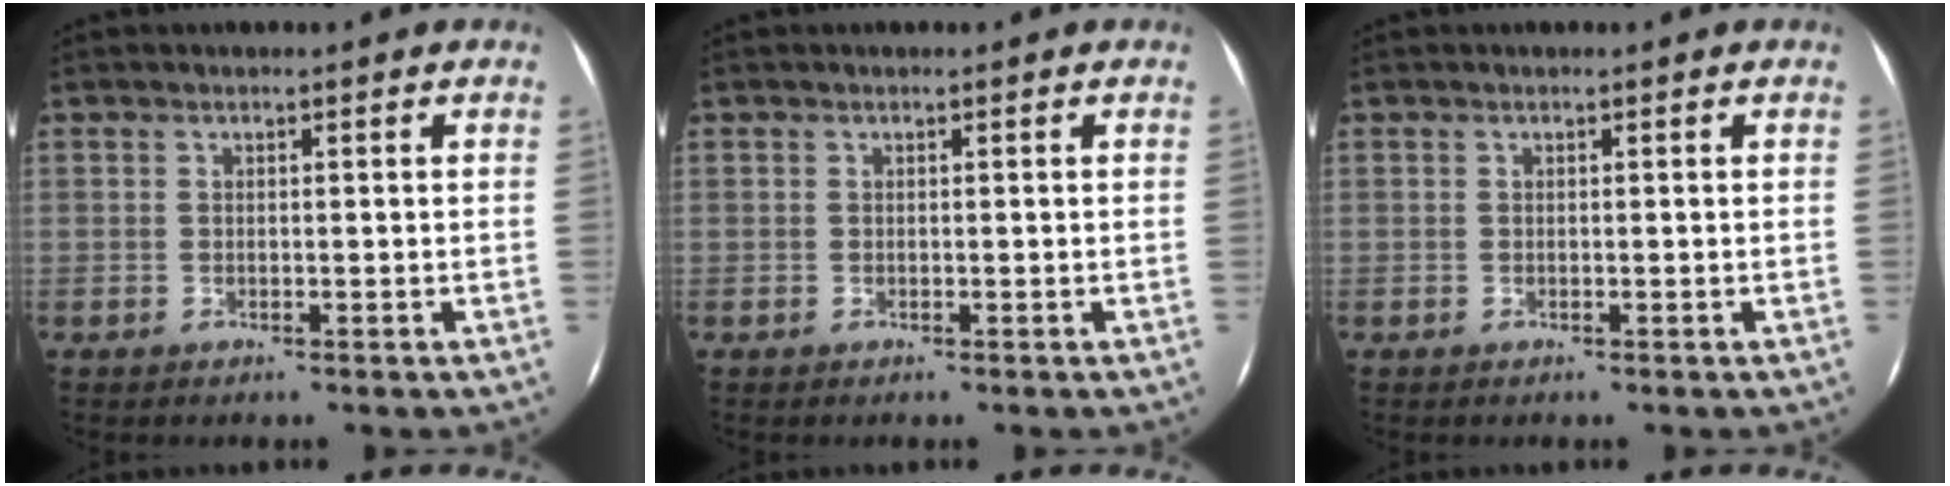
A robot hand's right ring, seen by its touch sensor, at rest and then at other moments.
{"total": 0.0}
{"total": 0.0}